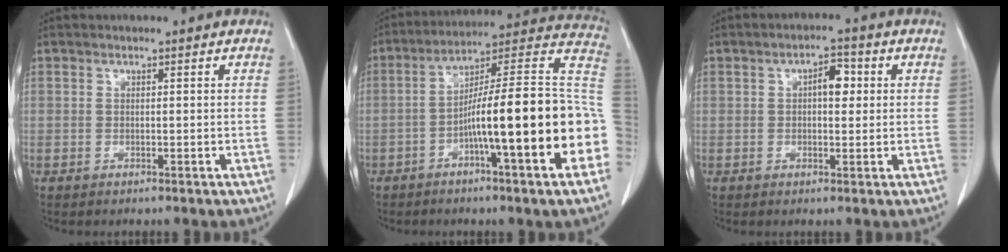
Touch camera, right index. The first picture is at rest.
{"total": 22.1, "force": [-5.4, 1.3, 21.3], "torque": [-0.223, 0.035, -0.077]}
{"total": 3.9, "force": [0.7, 1.7, 3.4], "torque": [-0.052, 0.012, 0.010]}